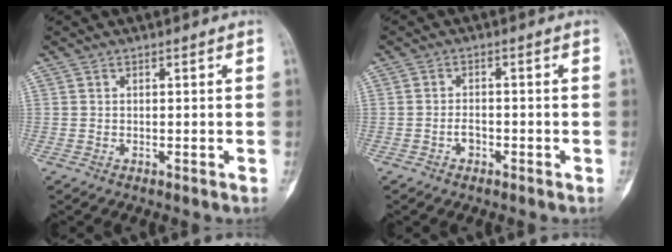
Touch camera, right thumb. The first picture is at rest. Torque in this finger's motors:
{"motor_torque": [-0.37, -0.17, 0.25, 0.41, -0.09]}